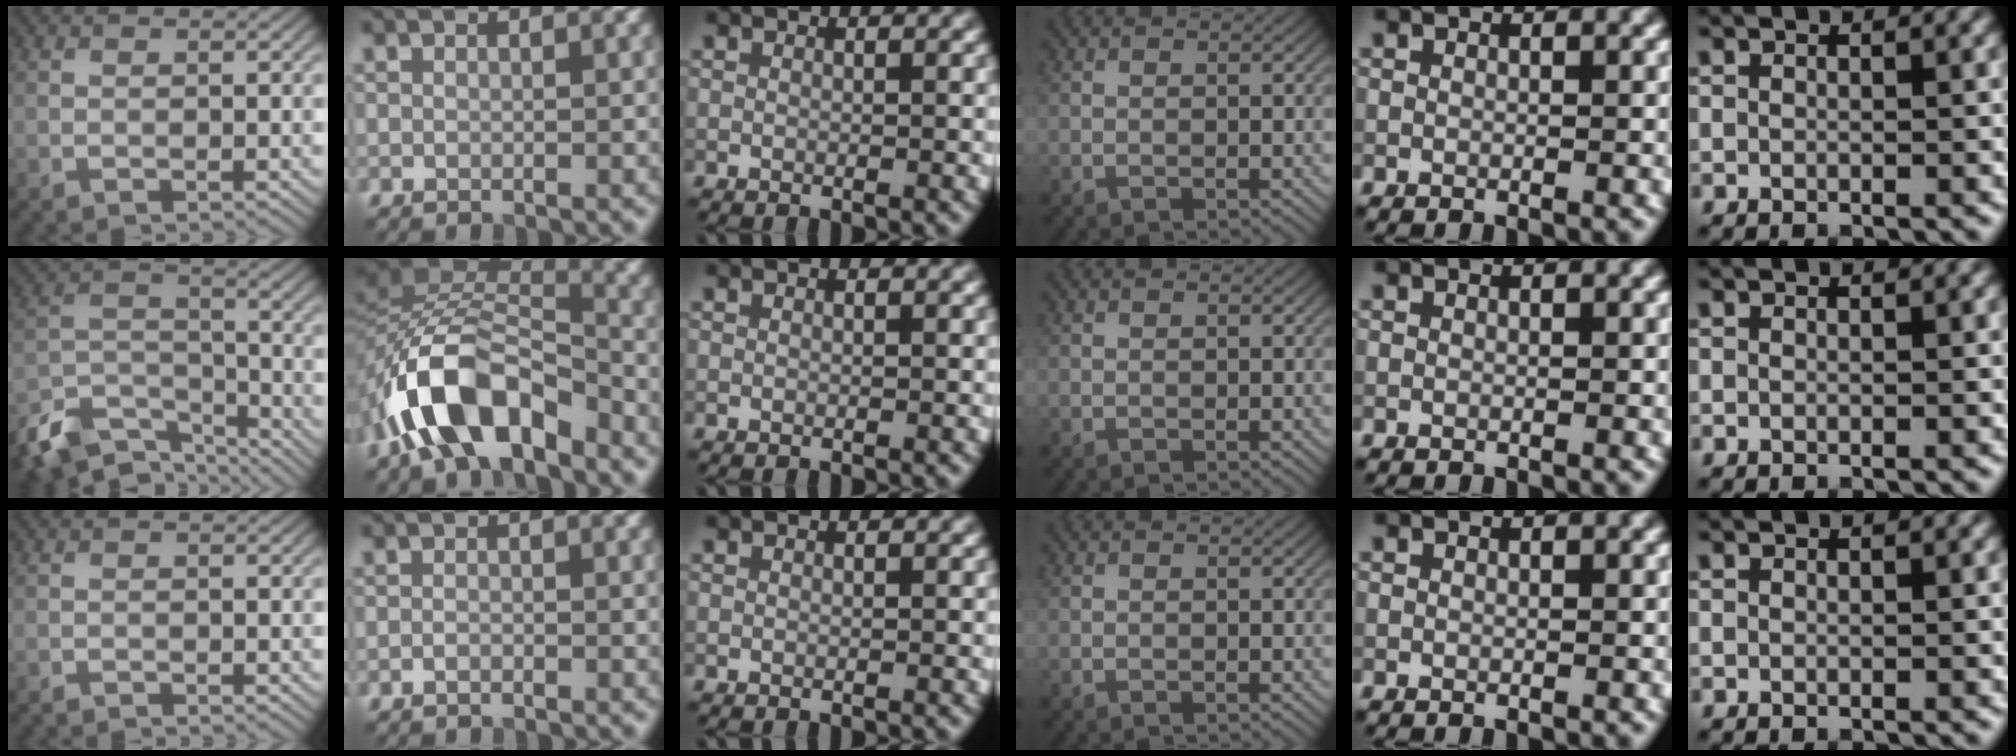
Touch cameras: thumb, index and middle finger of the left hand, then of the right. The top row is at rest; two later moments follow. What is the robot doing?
{"motion": "lift_and_place", "object": "coin"}